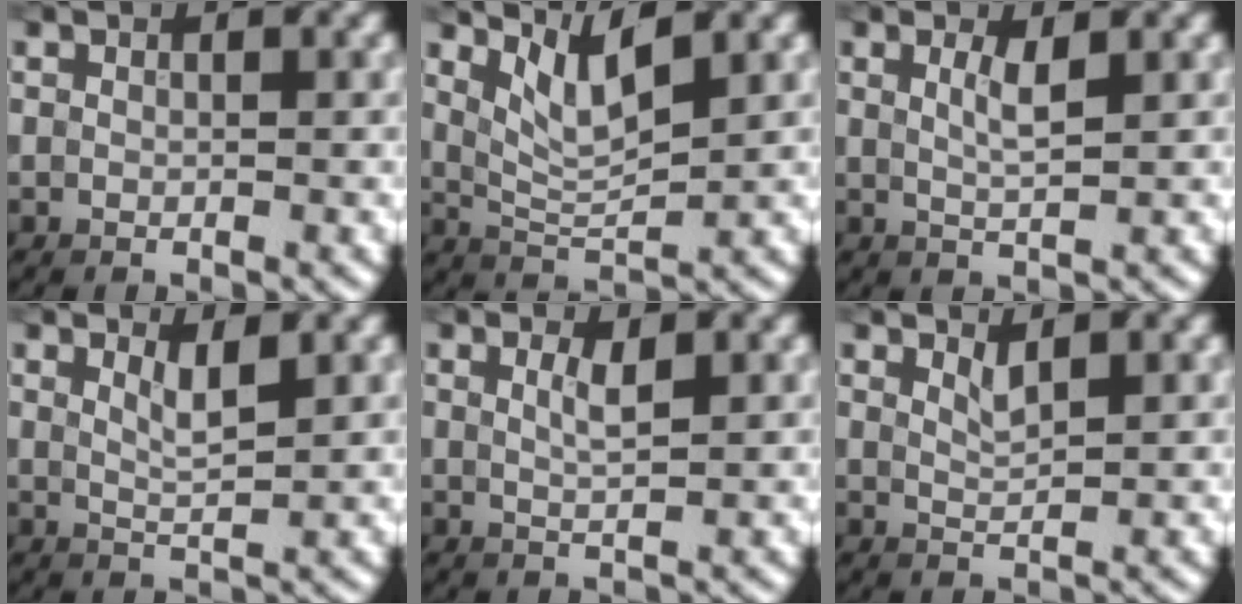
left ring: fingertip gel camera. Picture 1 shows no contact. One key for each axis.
{"total": 3.6, "fx": 2.2, "fy": 0.8, "fz": 2.8, "tx": -0.064, "ty": -0.006, "tz": 0.048}
{"total": 1.9, "fx": 0.7, "fy": 0.4, "fz": 1.7, "tx": -0.030, "ty": -0.002, "tz": 0.011}
{"total": 1.8, "fx": 1.0, "fy": 0.4, "fz": 1.5, "tx": -0.025, "ty": -0.005, "tz": 0.017}
{"total": 1.5, "fx": 0.7, "fy": 0.3, "fz": 1.3, "tx": -0.024, "ty": -0.001, "tz": 0.010}
{"total": 1.2, "fx": 0.9, "fy": 0.2, "fz": 0.7, "tx": -0.015, "ty": -0.002, "tz": 0.016}